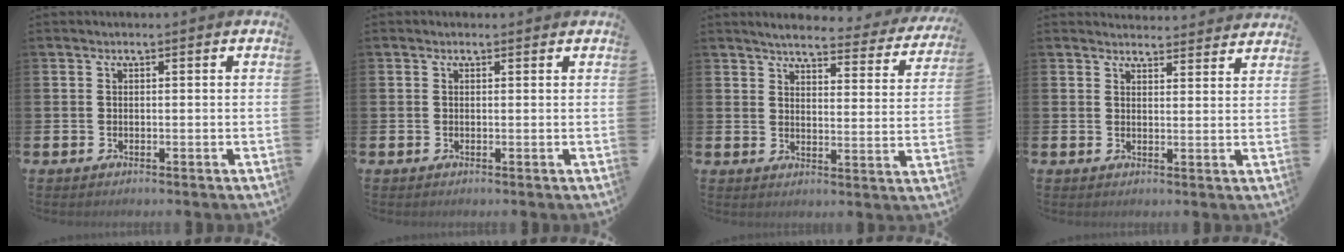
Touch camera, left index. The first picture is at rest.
{"total": 0.0}
{"total": 4.4, "force": [4.2, 0.7, 1.4], "torque": [-0.032, -0.032, 0.064]}
{"total": 3.6, "force": [3.5, 0.4, -0.2], "torque": [0.009, -0.026, 0.063]}